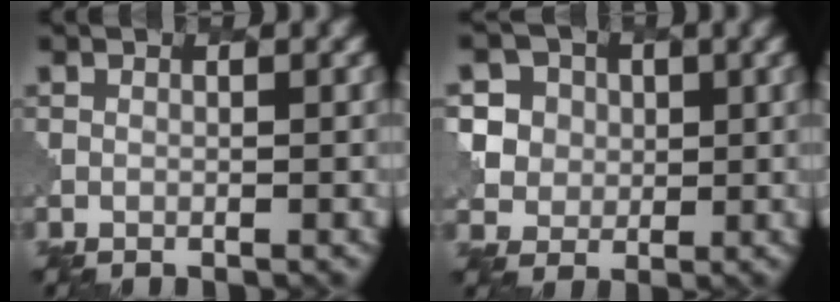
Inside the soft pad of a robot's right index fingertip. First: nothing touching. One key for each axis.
{"total": 5.8, "fx": 2.4, "fy": 5.1, "fz": 1.5, "tx": -0.027, "ty": 0.018, "tz": 0.034}